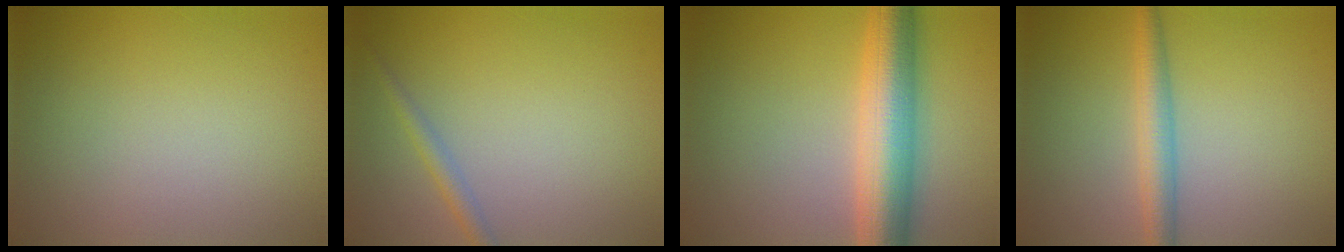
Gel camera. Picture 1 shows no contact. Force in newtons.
{"total": 1.5, "press": 1.5, "slide": 0.0}
{"total": 7.9, "press": 7.8, "slide": 0.2}
{"total": 2.9, "press": 2.9, "slide": 0.1}